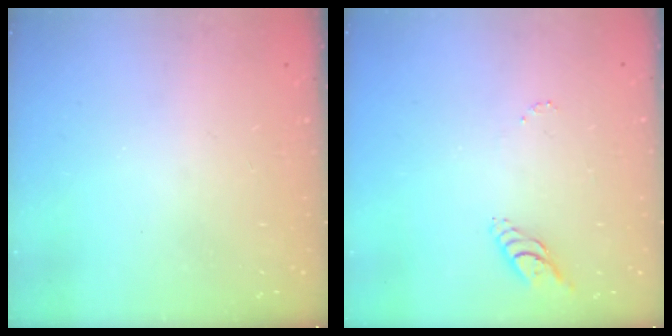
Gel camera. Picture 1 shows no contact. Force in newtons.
{"total": 6.9, "press": 6.8, "slide": 0.7}